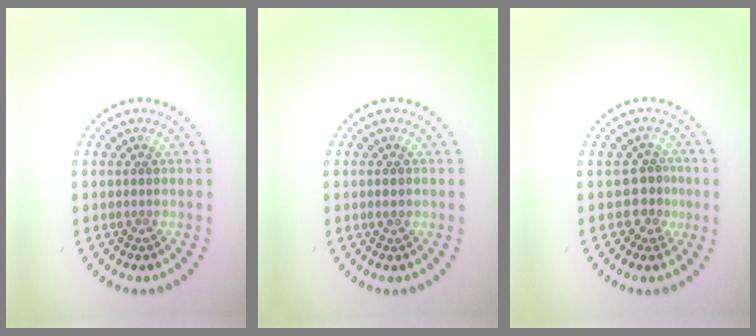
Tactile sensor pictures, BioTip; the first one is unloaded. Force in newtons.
{"total": 1.0, "press": 1.0, "slide": 0.1}
{"total": 2.1, "press": 1.5, "slide": 1.4}